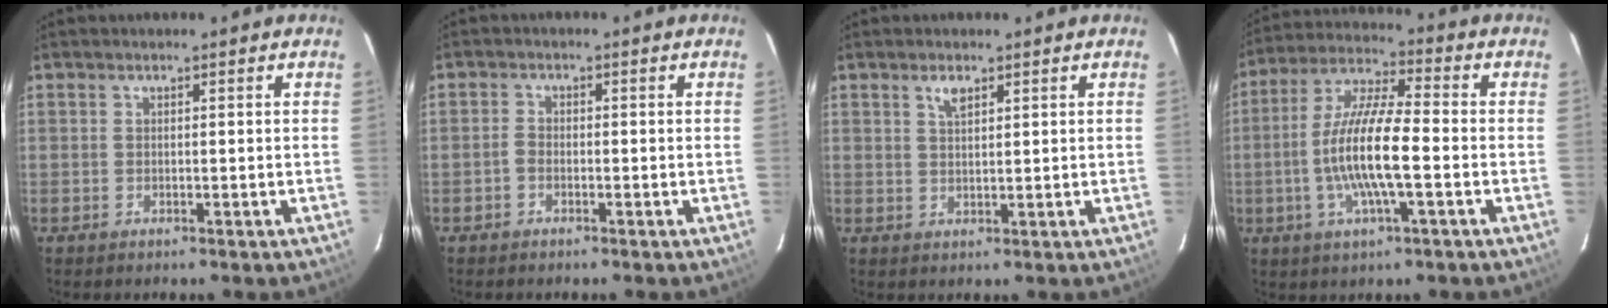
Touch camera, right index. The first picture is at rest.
{"total": 1.4, "force": [-1.0, 0.8, 0.5], "torque": [-0.008, 0.004, -0.021]}
{"total": 2.4, "force": [1.5, 0.9, 1.6], "torque": [-0.028, 0.004, 0.028]}
{"total": 13.0, "force": [-2.7, 2.3, 12.5], "torque": [-0.250, 0.000, -0.056]}